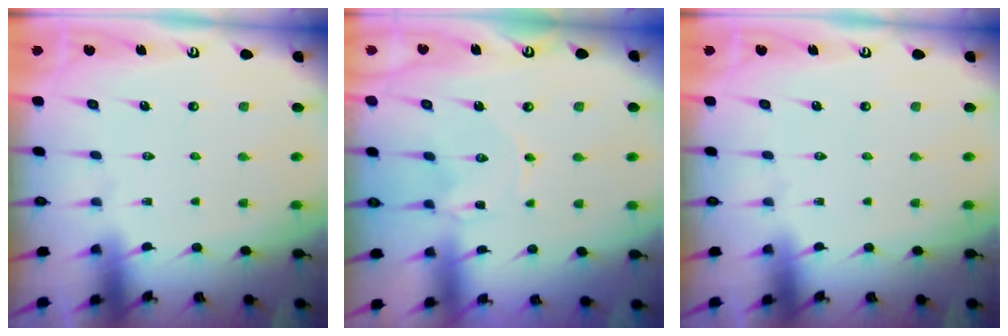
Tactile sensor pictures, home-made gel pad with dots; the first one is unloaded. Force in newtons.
{"total": 0.0}
{"total": 0.0}